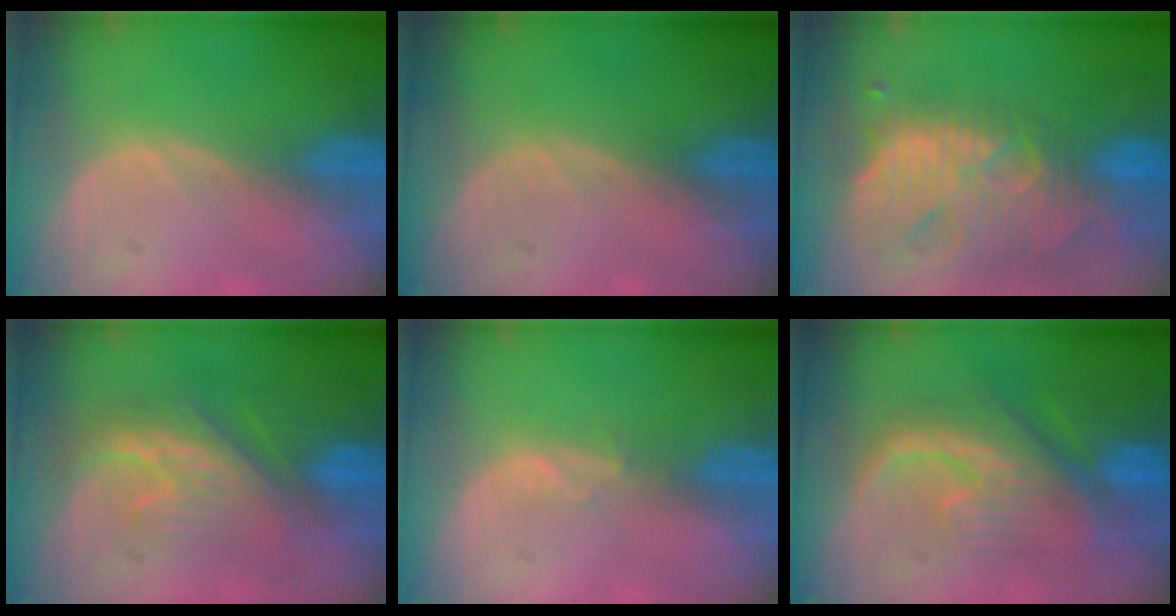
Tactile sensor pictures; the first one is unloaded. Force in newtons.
{"total": 0.0}
{"total": 13.9, "press": 11.7, "slide": 7.5}
{"total": 8.2, "press": 8.0, "slide": 1.6}
{"total": 1.1, "press": 1.0, "slide": 0.4}
{"total": 9.9, "press": 9.0, "slide": 4.1}